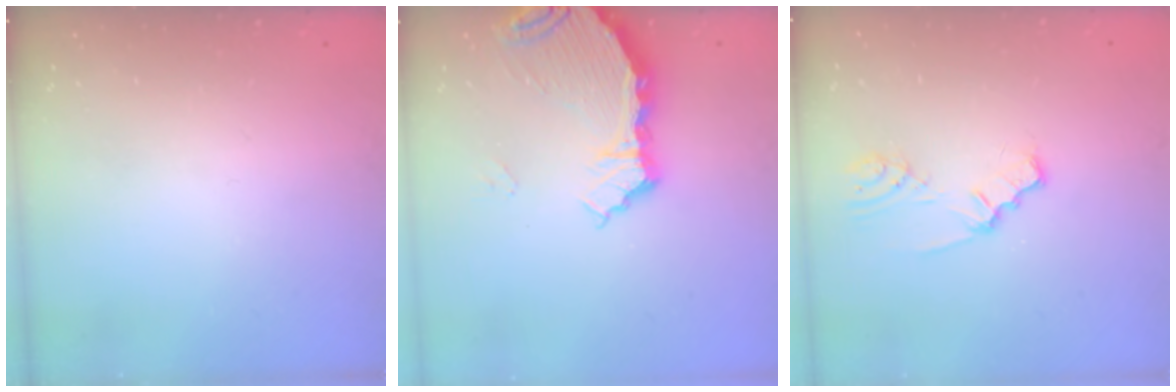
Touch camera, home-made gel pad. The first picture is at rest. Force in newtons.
{"total": 7.3, "press": 5.8, "slide": 4.4}
{"total": 2.4, "press": 2.4, "slide": 0.2}